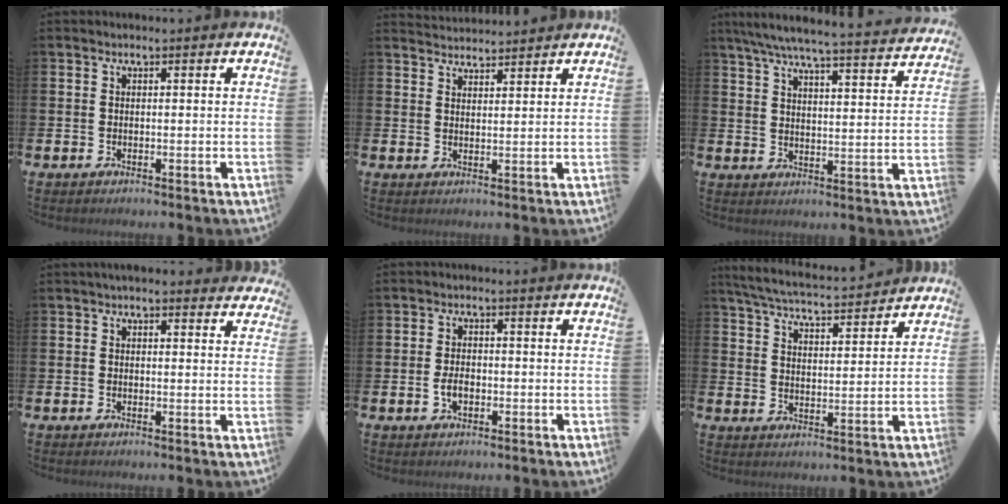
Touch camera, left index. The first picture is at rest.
{"total": 2.9, "force": [2.9, 0.3, -0.2], "torque": [0.000, -0.016, 0.052]}
{"total": 6.6, "force": [6.1, 0.4, 2.5], "torque": [-0.062, -0.048, 0.102]}
{"total": 2.4, "force": [2.3, 0.5, 0.3], "torque": [-0.005, -0.008, 0.041]}
{"total": 2.6, "force": [-0.6, 1.6, 1.9], "torque": [-0.032, 0.002, -0.013]}
{"total": 5.4, "force": [5.3, 0.3, 1.1], "torque": [-0.043, -0.038, 0.090]}